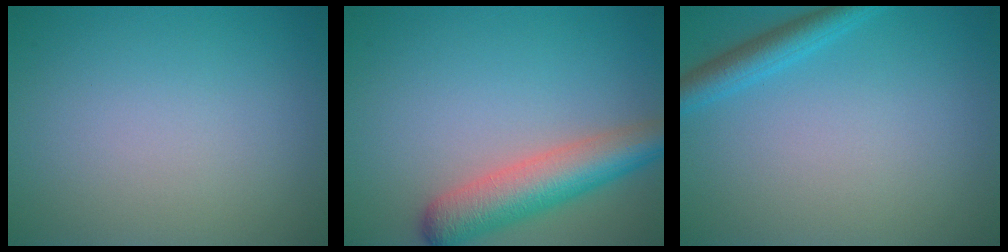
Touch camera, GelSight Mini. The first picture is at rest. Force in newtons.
{"total": 5.8, "press": 5.8, "slide": 0.2}
{"total": 2.7, "press": 2.7, "slide": 0.2}